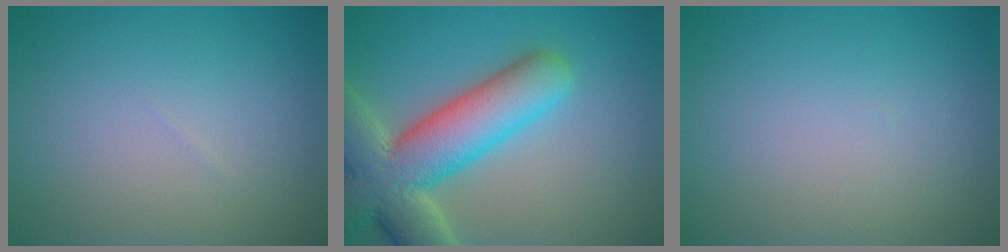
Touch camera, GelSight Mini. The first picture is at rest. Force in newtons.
{"total": 10.7, "press": 10.6, "slide": 1.1}
{"total": 0.0}